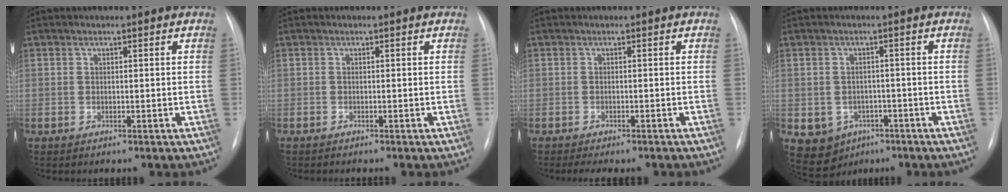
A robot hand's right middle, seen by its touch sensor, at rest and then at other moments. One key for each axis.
{"total": 1.2, "fx": -1.1, "fy": 0.2, "fz": 0.6, "tx": -0.010, "ty": -0.005, "tz": -0.013}
{"total": 6.1, "fx": -5.1, "fy": 1.9, "fz": 2.8, "tx": -0.031, "ty": 0.000, "tz": -0.061}
{"total": 7.1, "fx": -3.2, "fy": 6.1, "fz": 2.0, "tx": -0.039, "ty": 0.008, "tz": -0.032}